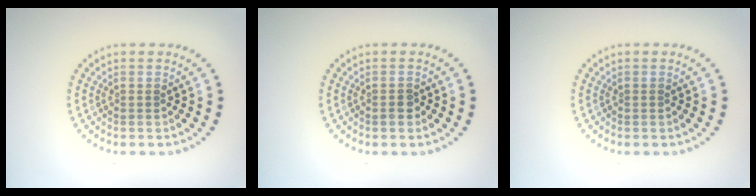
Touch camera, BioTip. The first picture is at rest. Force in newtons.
{"total": 1.3, "press": 1.2, "slide": 0.6}
{"total": 0.0}